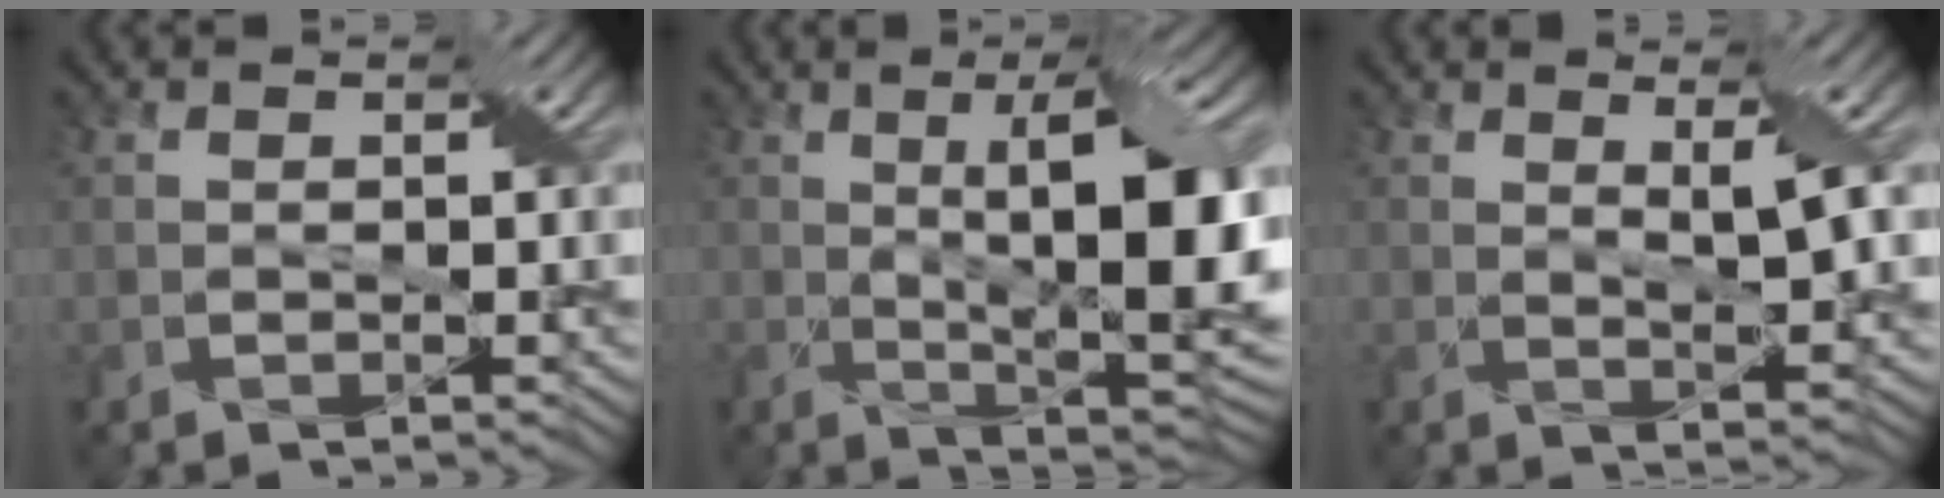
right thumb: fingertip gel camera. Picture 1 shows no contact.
{"total": 13.2, "force": [1.3, 3.9, 12.6], "torque": [-0.179, 0.004, 0.020]}
{"total": 4.0, "force": [1.5, 0.7, 3.7], "torque": [-0.070, 0.002, 0.028]}